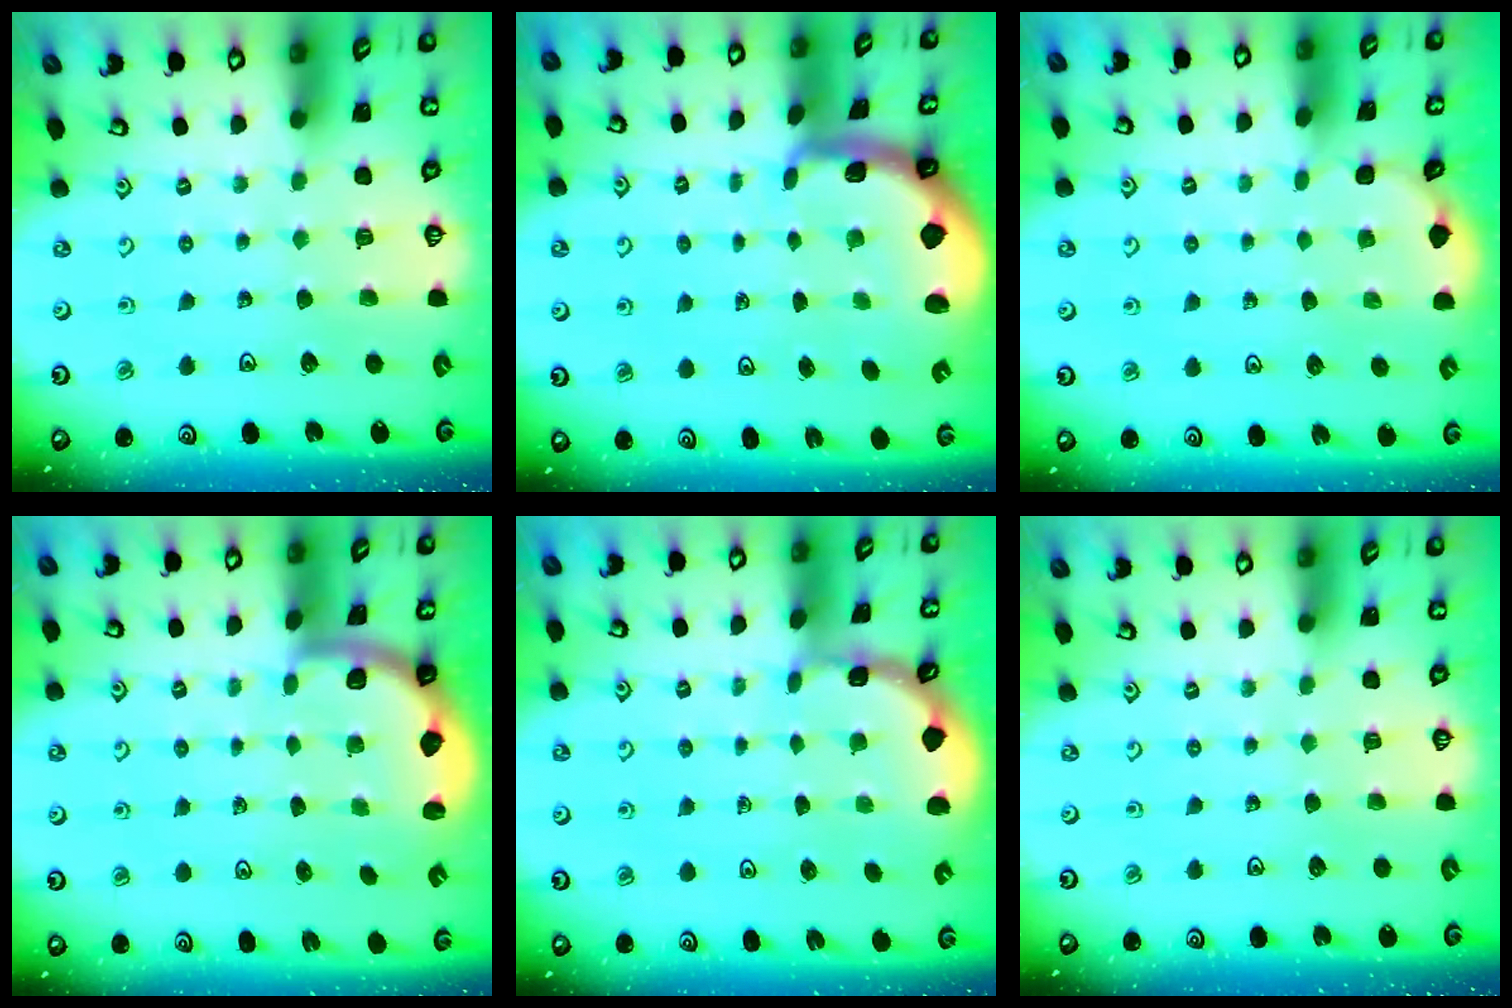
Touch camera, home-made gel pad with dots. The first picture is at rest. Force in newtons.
{"total": 1.7, "press": 1.7, "slide": 0.4}
{"total": 1.3, "press": 1.3, "slide": 0.1}
{"total": 1.9, "press": 1.8, "slide": 0.5}
{"total": 1.5, "press": 1.5, "slide": 0.2}
{"total": 0.0}